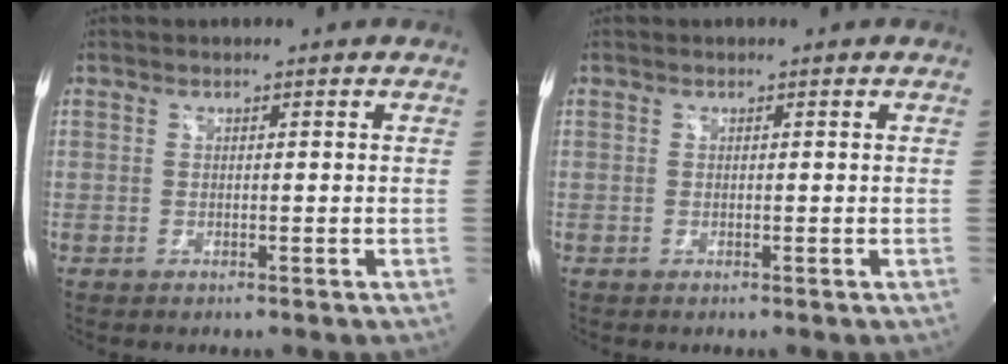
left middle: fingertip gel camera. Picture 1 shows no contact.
{"total": 0.0}